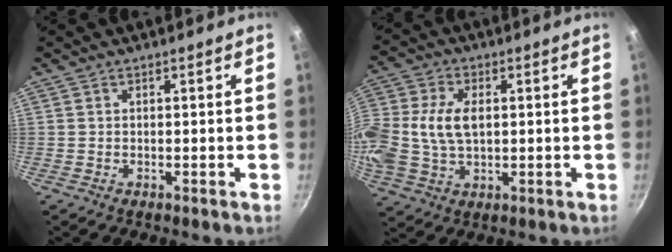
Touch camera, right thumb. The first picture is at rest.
{"total": 15.5, "force": [1.3, 10.5, 11.4], "torque": [-0.256, 0.026, 0.021]}